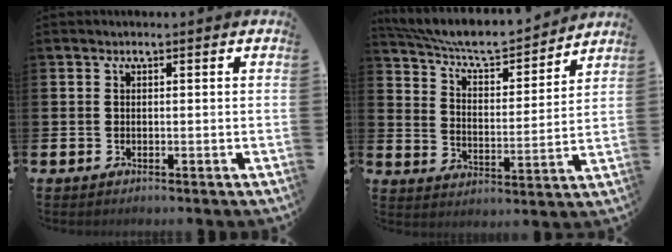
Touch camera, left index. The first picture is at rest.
{"total": 7.0, "force": [6.5, 1.3, 2.2], "torque": [-0.075, -0.049, 0.110]}